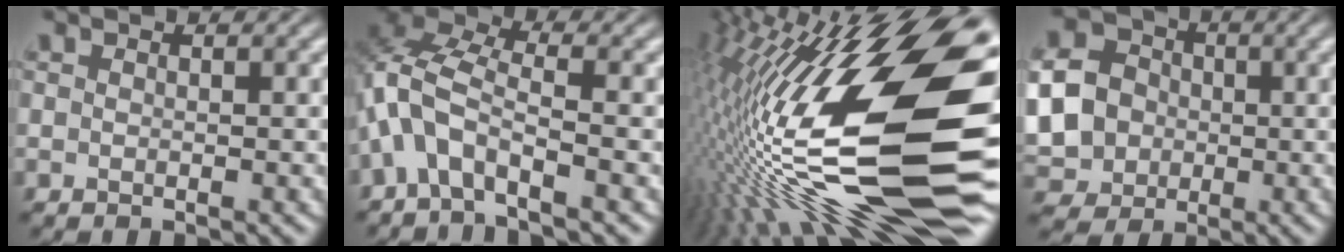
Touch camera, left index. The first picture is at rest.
{"total": 6.0, "force": [-2.3, 2.5, 5.0], "torque": [-0.116, 0.012, -0.061]}
{"total": 19.2, "force": [-2.2, 5.1, 18.4], "torque": [-0.315, 0.027, -0.056]}
{"total": 8.9, "force": [-0.8, 7.7, 4.3], "torque": [-0.107, -0.008, -0.034]}